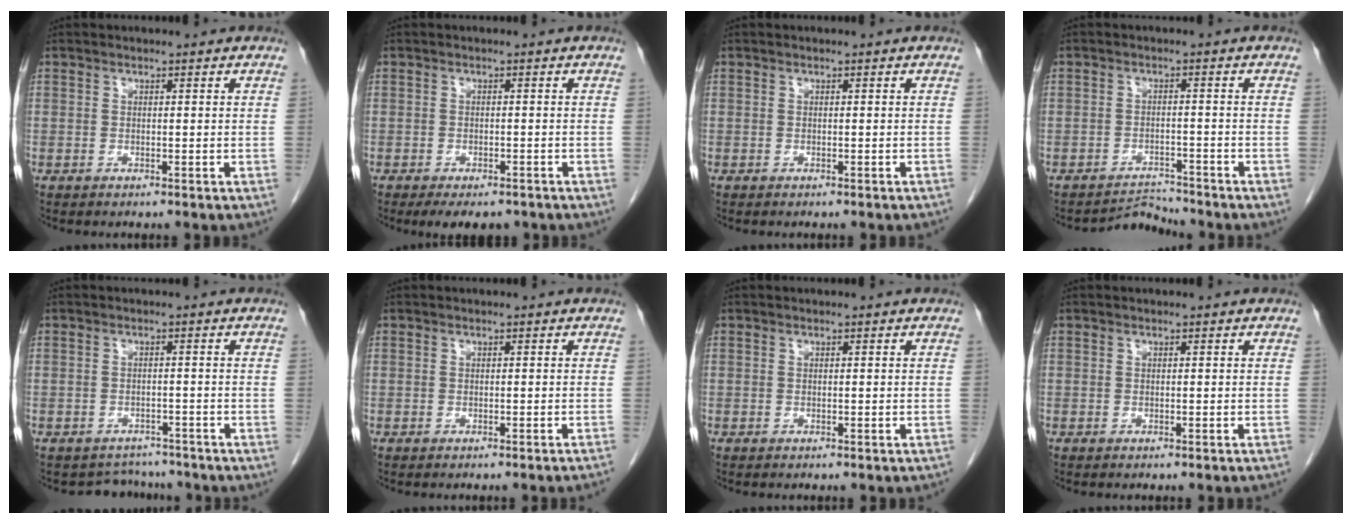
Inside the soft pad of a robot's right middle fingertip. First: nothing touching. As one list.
[{"total": 5.8, "force": [-4.4, 2.5, 2.9], "torque": [-0.033, -0.005, -0.059]}, {"total": 0.9, "force": [-0.7, 0.0, 0.4], "torque": [-0.006, -0.001, -0.008]}, {"total": 3.1, "force": [-2.7, 0.0, -1.4], "torque": [0.025, -0.001, -0.041]}, {"total": 2.9, "force": [-2.6, 1.0, -0.7], "torque": [0.003, 0.002, -0.037]}, {"total": 2.3, "force": [-2.0, -0.5, 0.9], "torque": [-0.012, 0.004, -0.025]}, {"total": 0.9, "force": [-0.8, 0.2, 0.5], "torque": [-0.010, -0.002, -0.007]}, {"total": 0.8, "force": [-0.7, -0.1, 0.4], "torque": [-0.003, 0.000, -0.007]}]